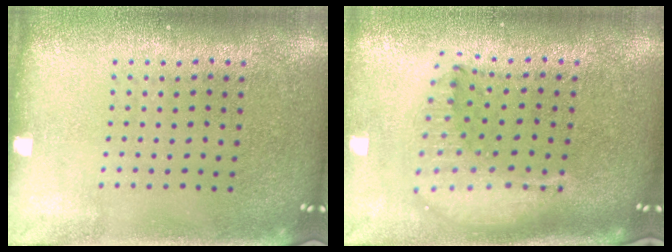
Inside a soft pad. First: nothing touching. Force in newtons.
{"total": 2.2, "press": 1.7, "slide": 1.4}